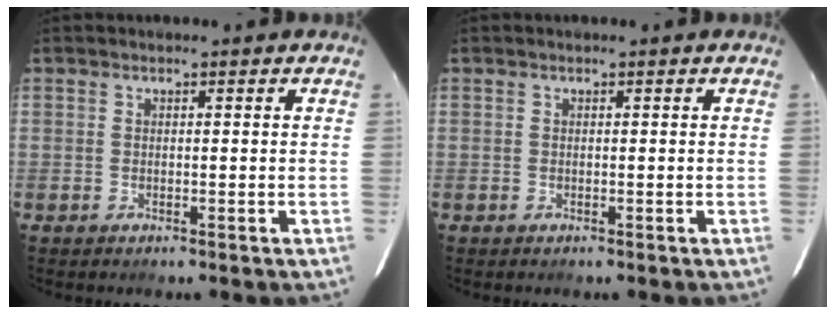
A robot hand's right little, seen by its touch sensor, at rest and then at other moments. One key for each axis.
{"total": 0.0}